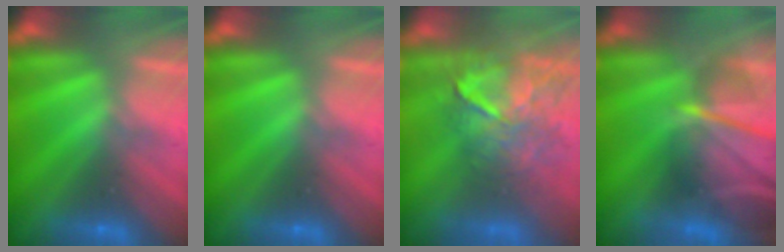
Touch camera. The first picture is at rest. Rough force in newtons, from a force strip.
{"total": 0.0}
{"total": 10.9}
{"total": 7.5}